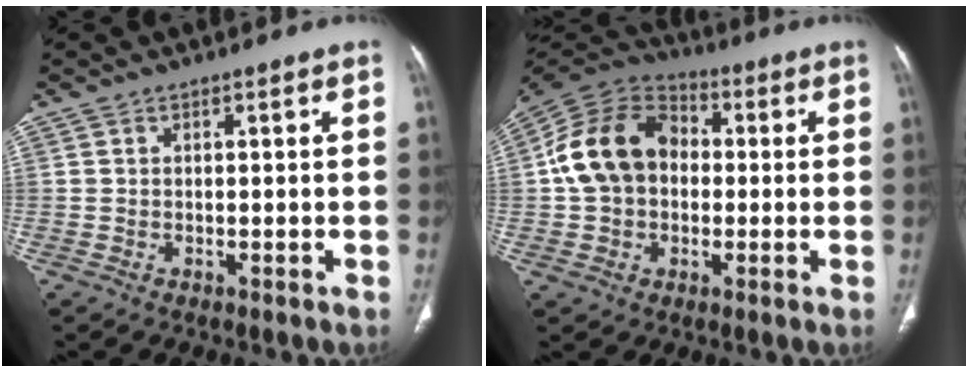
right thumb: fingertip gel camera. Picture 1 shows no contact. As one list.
[{"total": 15.5, "force": [0.6, 12.0, 9.8], "torque": [-0.164, 0.034, 0.000]}]